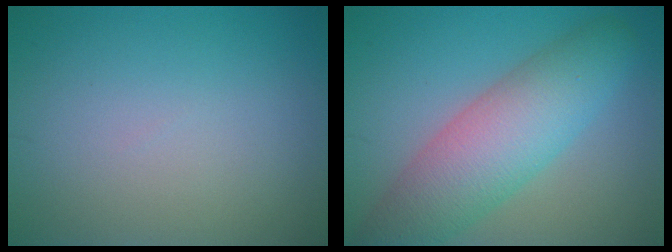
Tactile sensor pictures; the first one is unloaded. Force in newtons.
{"total": 7.7, "press": 7.7, "slide": 0.3}